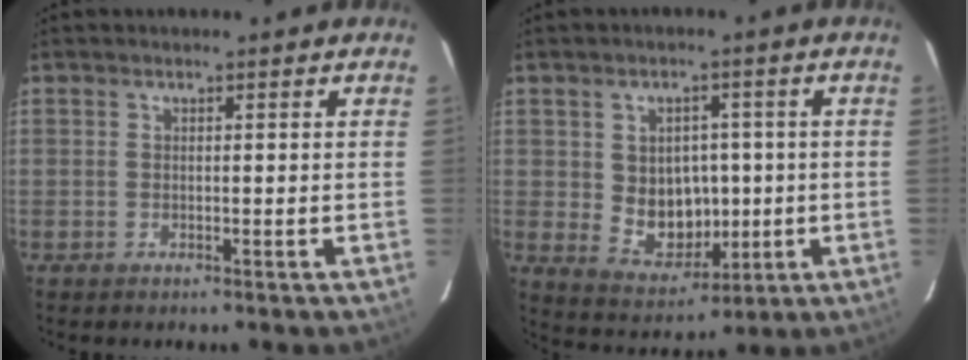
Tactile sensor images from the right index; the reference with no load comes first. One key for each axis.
{"total": 9.1, "fx": -0.1, "fy": 7.7, "fz": 4.8, "tx": -0.094, "ty": -0.001, "tz": 0.023}